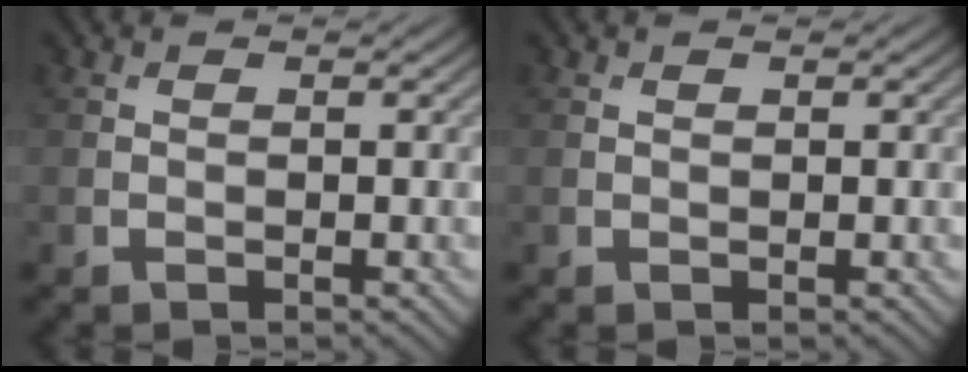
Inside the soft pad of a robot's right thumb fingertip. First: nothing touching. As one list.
[{"total": 0.0}]